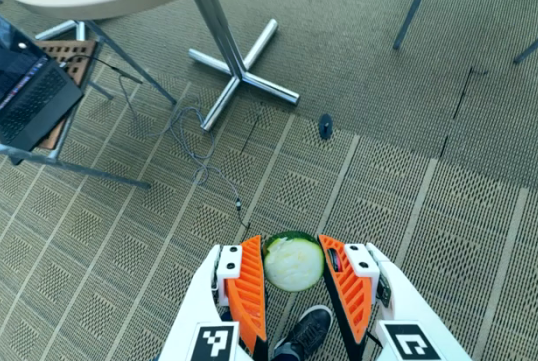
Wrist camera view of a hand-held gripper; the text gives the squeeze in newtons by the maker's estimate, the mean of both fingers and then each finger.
{"total": 9.8, "left": 9.5, "right": 10.1}